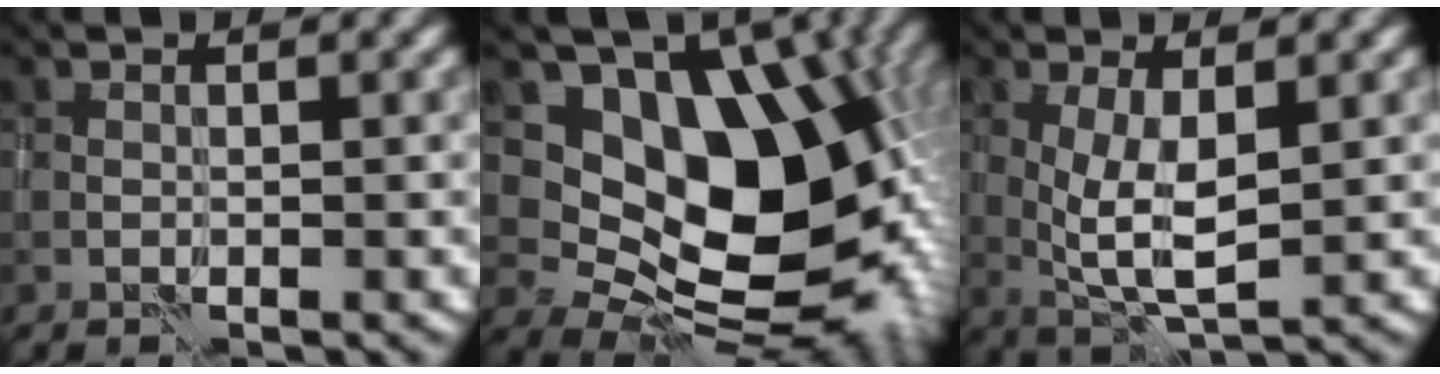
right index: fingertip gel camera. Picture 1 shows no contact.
{"total": 13.8, "force": [2.2, 9.5, 9.8], "torque": [-0.123, -0.019, 0.043]}
{"total": 4.5, "force": [0.4, 1.3, 4.3], "torque": [-0.091, -0.007, 0.011]}